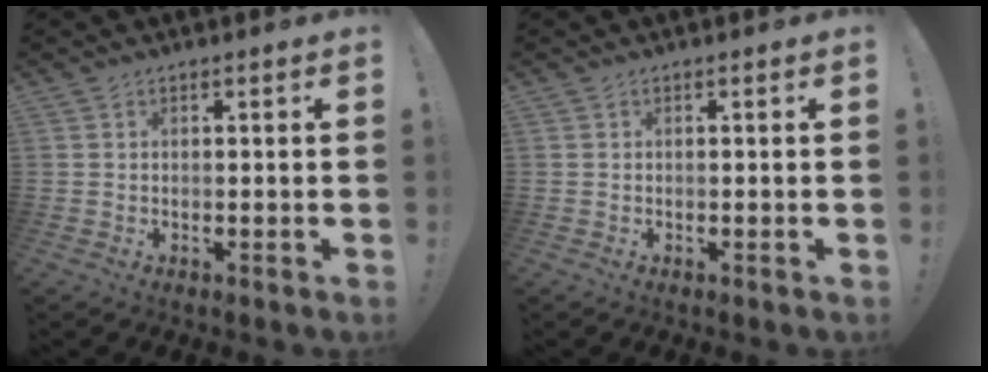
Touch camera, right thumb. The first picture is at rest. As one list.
[{"total": 0.0}]